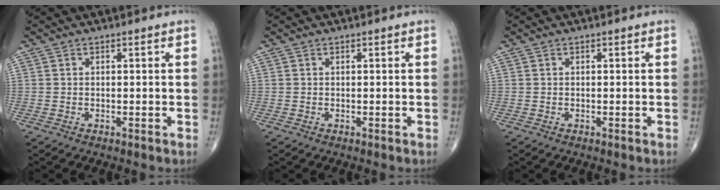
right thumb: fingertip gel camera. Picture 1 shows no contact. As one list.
[{"total": 0.0}, {"total": 0.0}]